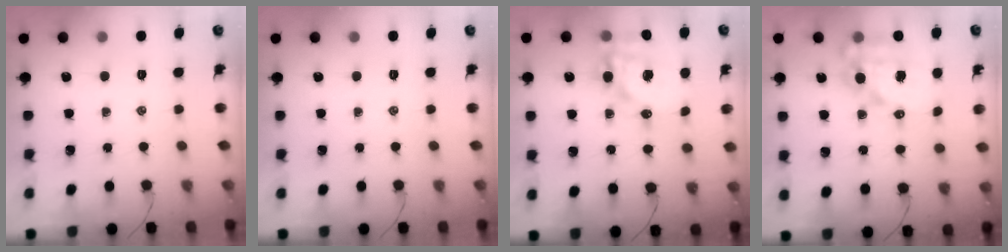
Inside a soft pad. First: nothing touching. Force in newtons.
{"total": 0.0}
{"total": 15.7, "press": 15.3, "slide": 3.6}
{"total": 13.4, "press": 13.0, "slide": 3.3}